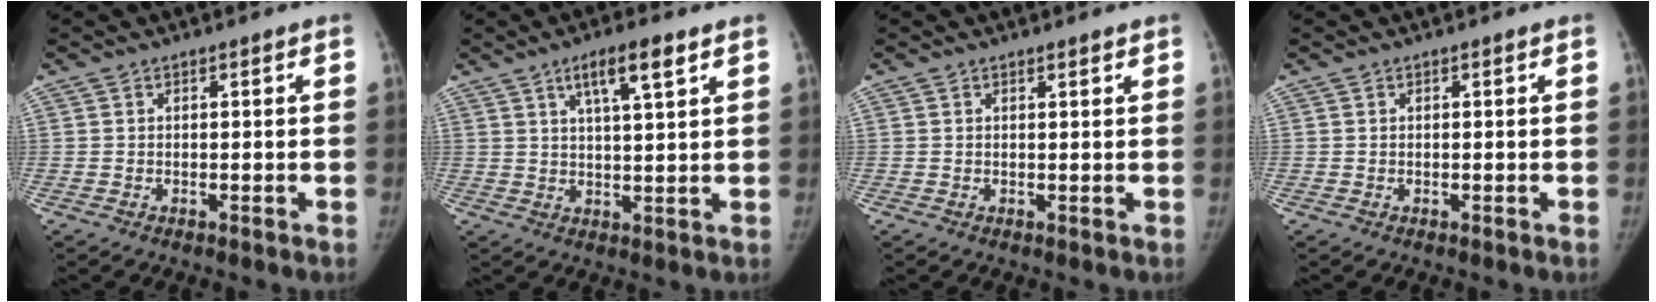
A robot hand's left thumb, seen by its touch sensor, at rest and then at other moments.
{"total": 7.3, "force": [4.0, 1.4, 5.9], "torque": [-0.100, -0.013, 0.069]}
{"total": 0.8, "force": [0.7, 0.2, 0.4], "torque": [-0.007, -0.004, 0.011]}
{"total": 0.0}